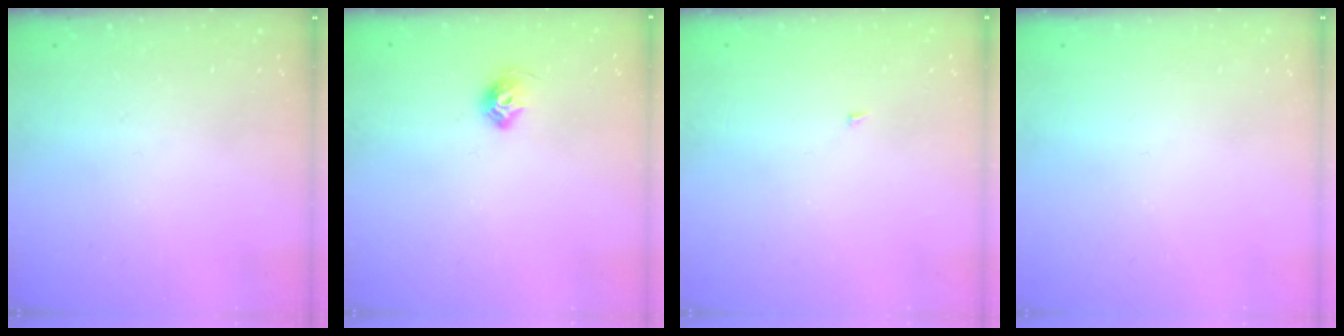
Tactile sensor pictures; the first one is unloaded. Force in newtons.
{"total": 7.3, "press": 7.3, "slide": 0.8}
{"total": 1.4, "press": 1.3, "slide": 0.1}
{"total": 0.0}